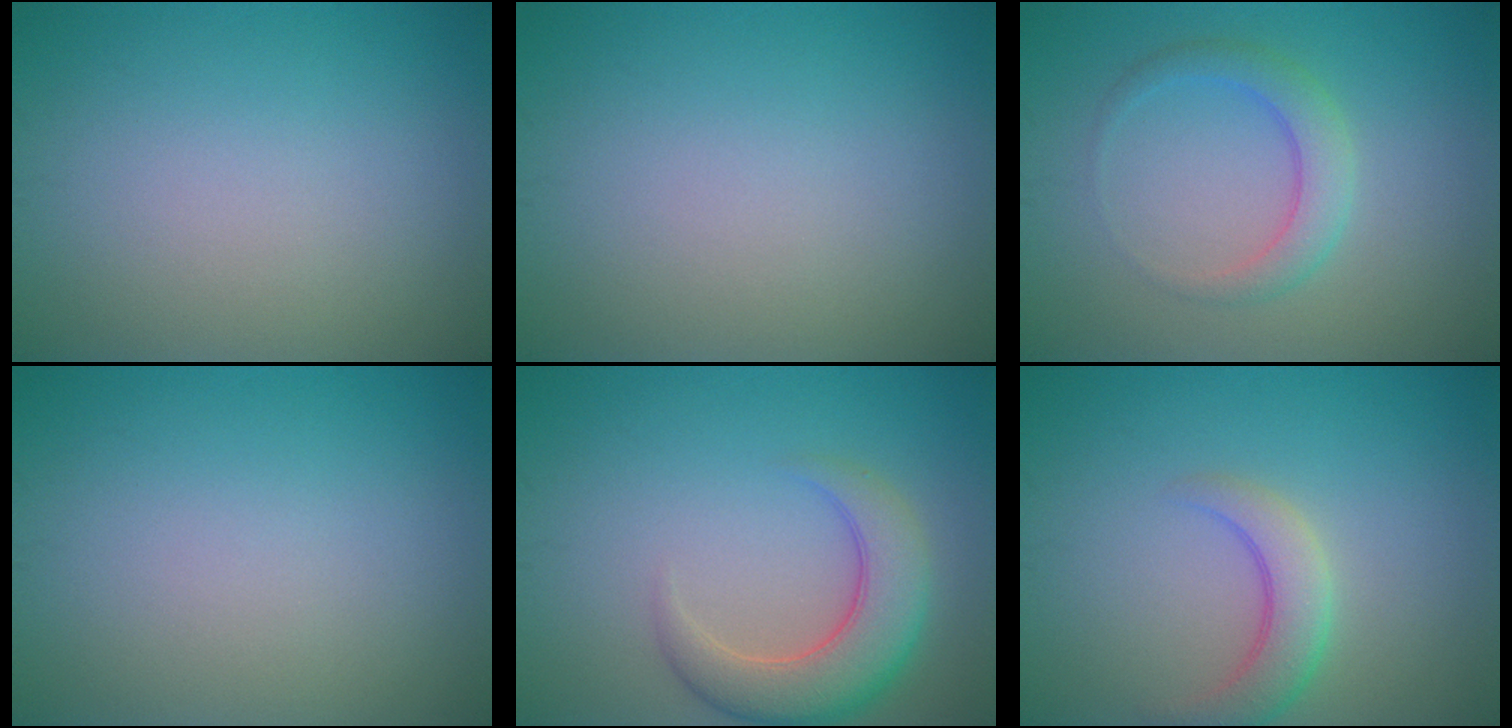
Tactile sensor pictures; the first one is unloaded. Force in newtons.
{"total": 0.0}
{"total": 2.8, "press": 2.8, "slide": 0.1}
{"total": 0.0}
{"total": 5.7, "press": 5.7, "slide": 0.4}
{"total": 3.4, "press": 3.4, "slide": 0.1}